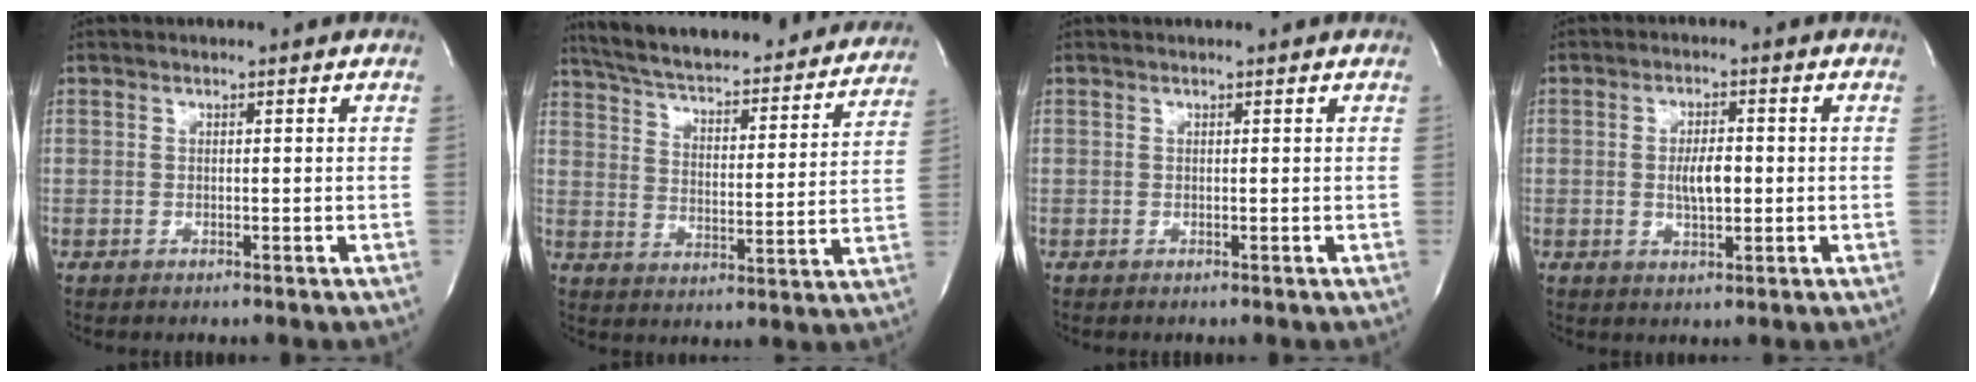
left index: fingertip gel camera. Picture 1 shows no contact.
{"total": 29.4, "force": [26.5, 6.3, 11.0], "torque": [-0.186, -0.035, 0.339]}
{"total": 0.8, "force": [0.8, 0.1, 0.2], "torque": [-0.007, 0.008, 0.010]}
{"total": 4.3, "force": [-0.3, 1.5, 4.0], "torque": [-0.074, -0.002, -0.002]}